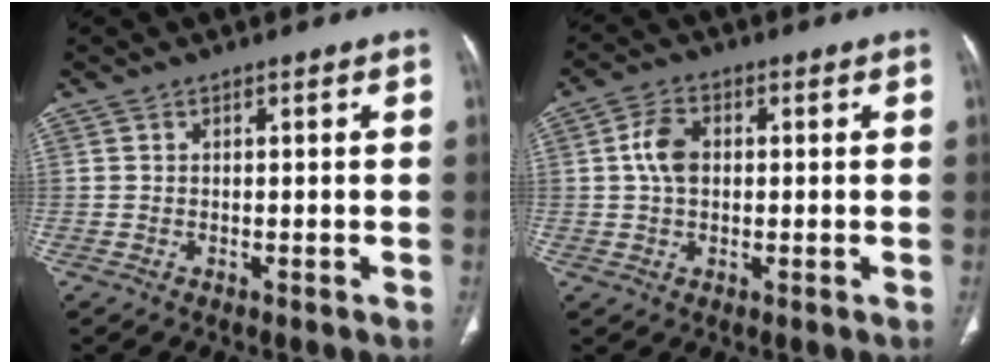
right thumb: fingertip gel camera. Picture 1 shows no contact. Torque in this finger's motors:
{"motor_torque": [1.11, 0.94, 0.67, -0.33, 0.20]}